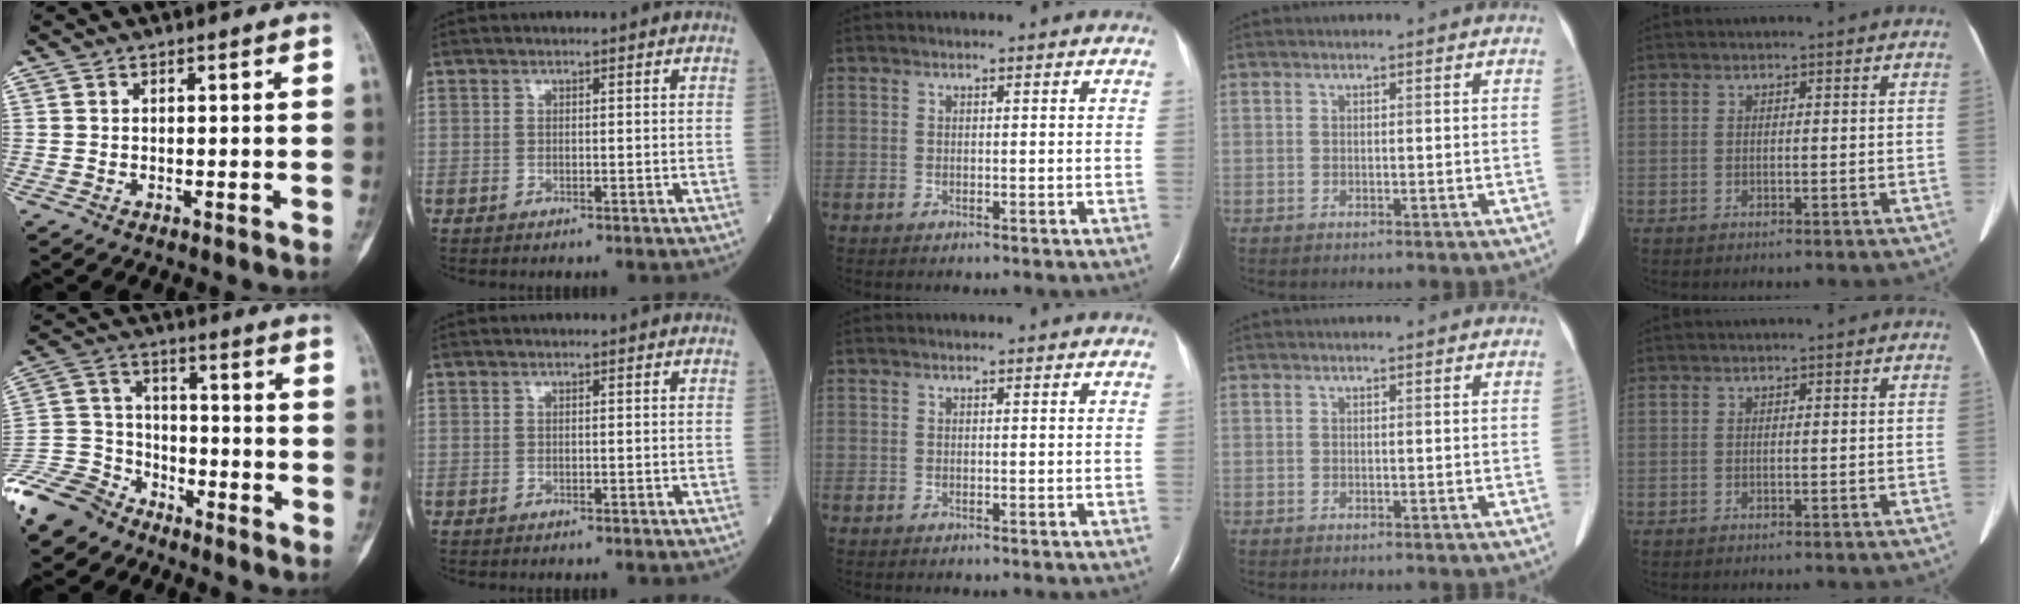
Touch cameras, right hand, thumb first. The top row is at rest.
{"thumb": {"total": 13.0, "force": [-10.5, 7.0, 2.9], "torque": [-0.056, 0.055, -0.208]}}